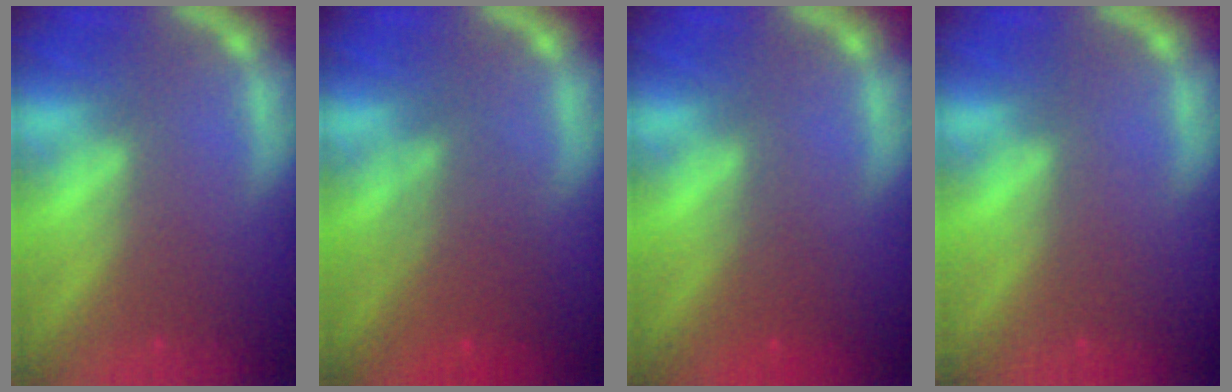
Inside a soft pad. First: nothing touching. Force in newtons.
{"total": 4.6}
{"total": 1.5}
{"total": 0.0}